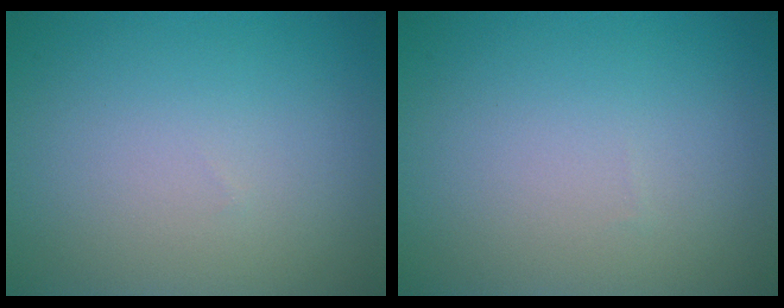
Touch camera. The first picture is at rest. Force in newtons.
{"total": 0.0}